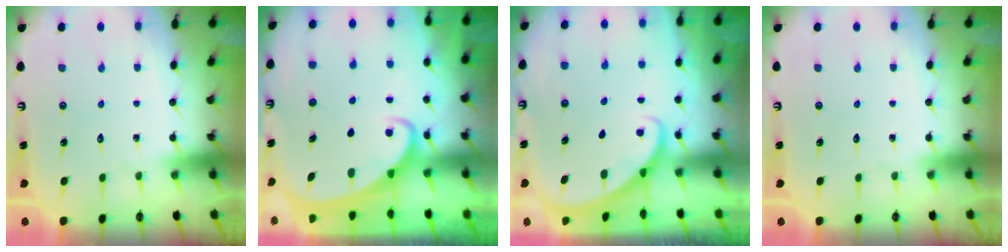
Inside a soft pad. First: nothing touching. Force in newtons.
{"total": 2.5, "press": 2.5, "slide": 0.4}
{"total": 2.0, "press": 2.0, "slide": 0.1}
{"total": 0.0}